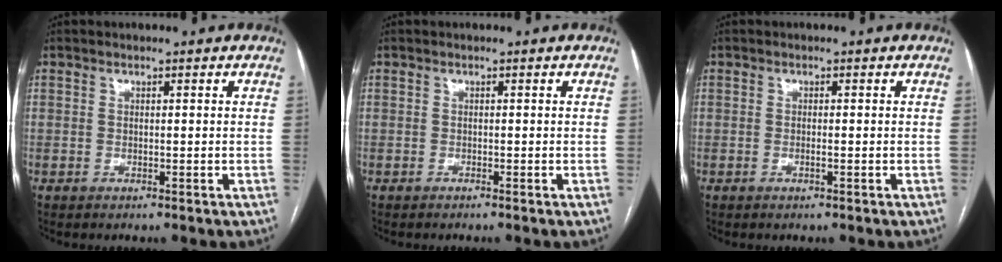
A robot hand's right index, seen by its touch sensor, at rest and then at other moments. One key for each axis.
{"total": 0.0}
{"total": 0.7, "fx": -0.3, "fy": -0.1, "fz": 0.6, "tx": -0.015, "ty": -0.001, "tz": -0.005}